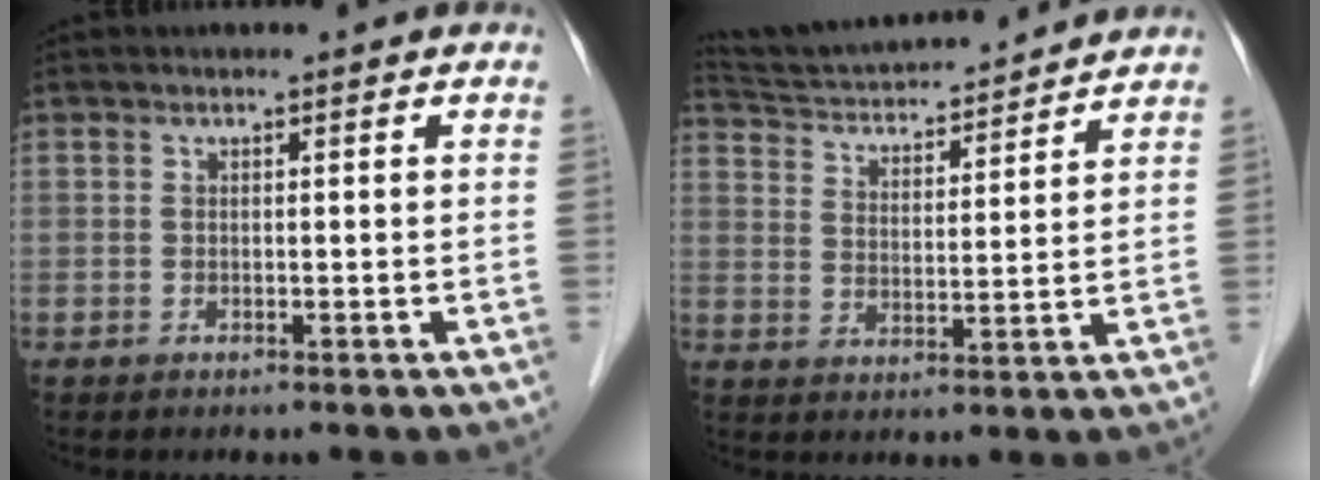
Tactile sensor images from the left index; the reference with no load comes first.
{"total": 16.1, "force": [15.2, 1.7, 4.9], "torque": [-0.090, 0.026, 0.243]}